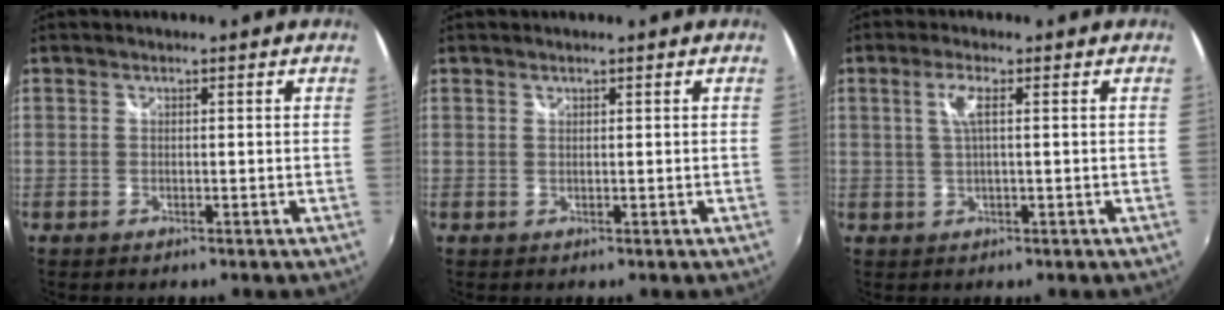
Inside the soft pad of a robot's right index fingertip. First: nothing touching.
{"total": 0.0}
{"total": 3.1, "force": [0.6, 0.1, 3.1], "torque": [-0.061, 0.003, 0.011]}